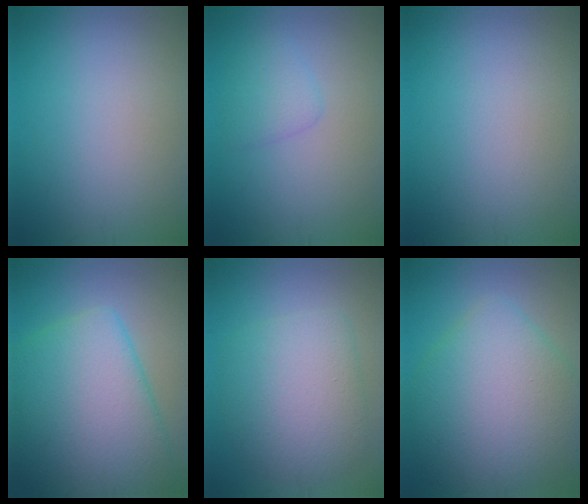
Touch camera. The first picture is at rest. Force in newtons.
{"total": 1.9, "press": 1.9, "slide": 0.2}
{"total": 0.0}
{"total": 12.4, "press": 12.4, "slide": 0.4}
{"total": 6.2, "press": 6.2, "slide": 0.3}
{"total": 10.2, "press": 10.2, "slide": 0.4}